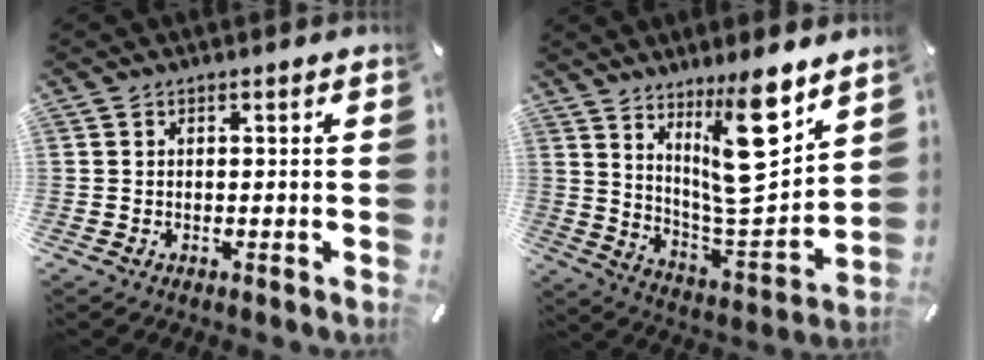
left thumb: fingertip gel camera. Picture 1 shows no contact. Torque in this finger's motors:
{"motor_torque": [2.54, 2.47, 0.48, -0.61, 0.20]}